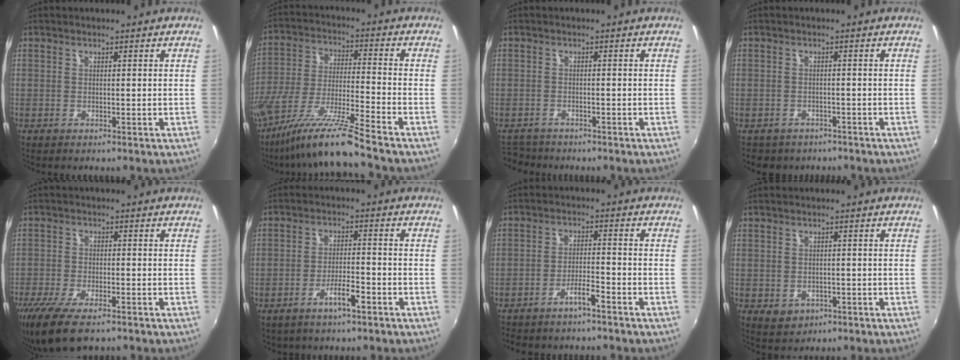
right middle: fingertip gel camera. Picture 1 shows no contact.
{"total": 14.9, "force": [-11.9, -1.6, 8.8], "torque": [-0.172, -0.027, -0.220]}
{"total": 5.0, "force": [-4.5, 2.1, 1.0], "torque": [-0.037, -0.011, -0.076]}
{"total": 4.7, "force": [-3.4, 3.0, 1.2], "torque": [-0.033, -0.014, -0.045]}
{"total": 10.8, "force": [-7.7, 3.8, 6.6], "torque": [-0.155, -0.038, -0.137]}
{"total": 4.8, "force": [-3.0, 1.5, 3.4], "torque": [-0.068, 0.001, -0.044]}
{"total": 4.4, "force": [-3.7, 0.7, 2.3], "torque": [-0.058, 0.005, -0.066]}
{"total": 3.8, "force": [-1.3, 3.1, 1.7], "torque": [-0.036, -0.008, -0.011]}